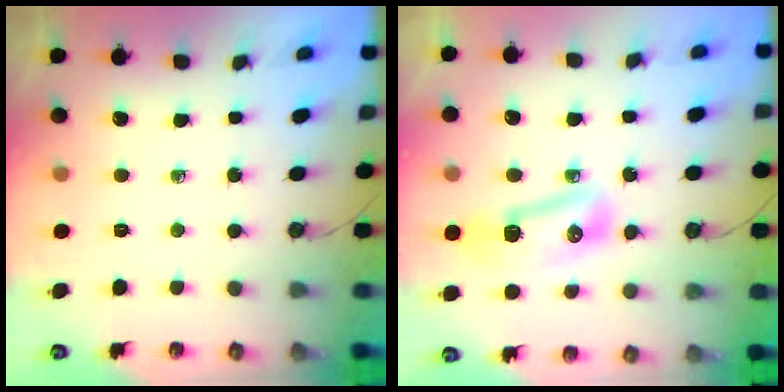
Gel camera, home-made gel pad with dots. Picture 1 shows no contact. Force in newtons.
{"total": 12.4, "press": 11.5, "slide": 4.7}